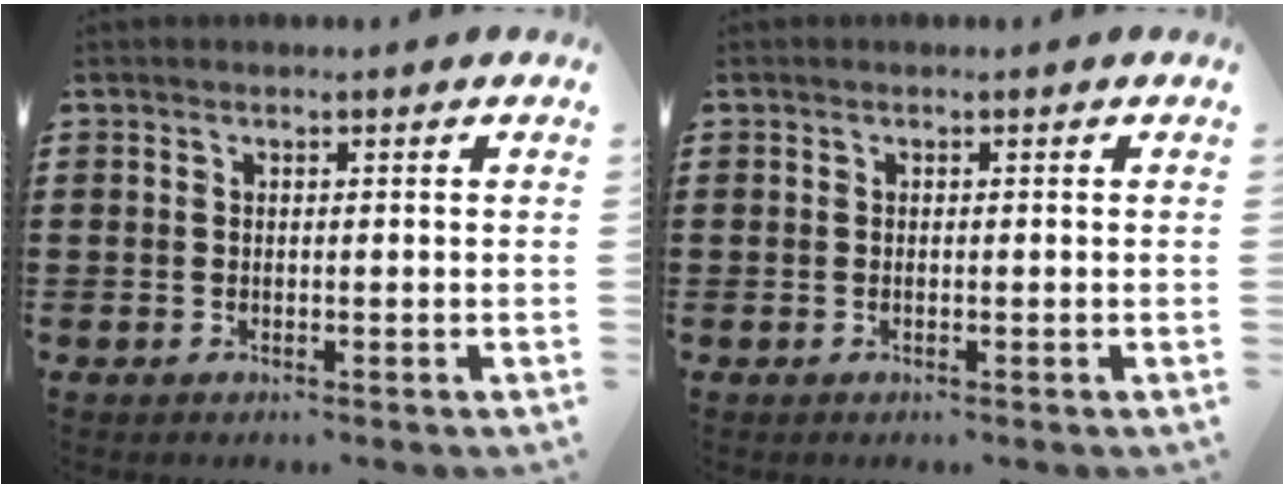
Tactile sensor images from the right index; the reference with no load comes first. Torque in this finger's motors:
{"motor_torque": [-0.05, 2.09, 0.00, 0.01]}